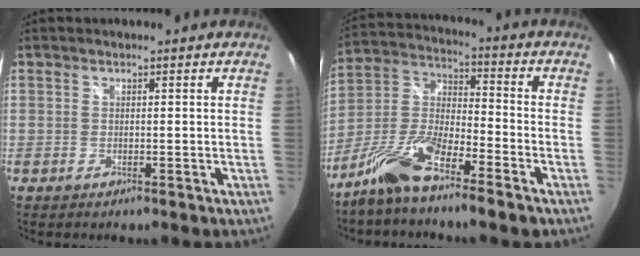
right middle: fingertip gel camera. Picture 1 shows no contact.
{"total": 12.5, "force": [-8.7, 2.4, 8.7], "torque": [-0.194, -0.001, -0.172]}